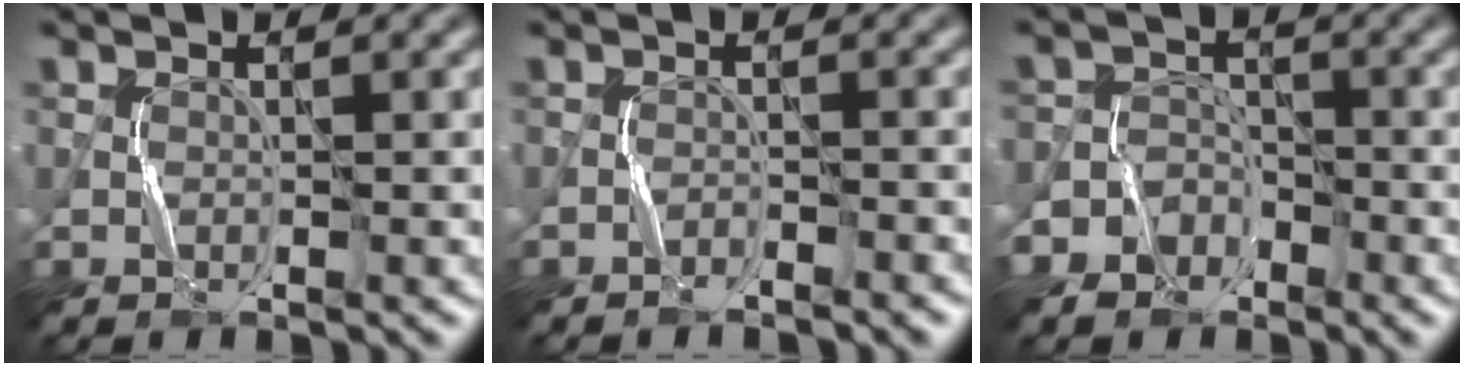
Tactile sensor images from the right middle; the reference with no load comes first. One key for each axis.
{"total": 1.2, "fx": -1.2, "fy": 0.1, "fz": 0.2, "tx": -0.008, "ty": 0.010, "tz": -0.018}
{"total": 4.0, "fx": -2.8, "fy": 2.9, "fz": 0.3, "tx": 0.013, "ty": 0.004, "tz": -0.059}